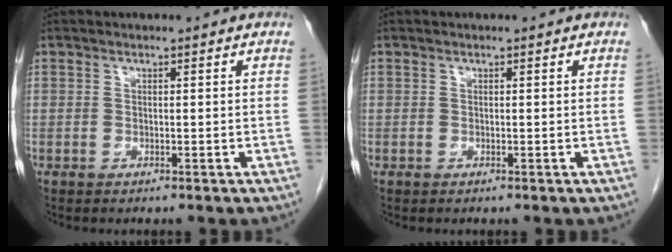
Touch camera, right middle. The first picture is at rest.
{"total": 0.0}